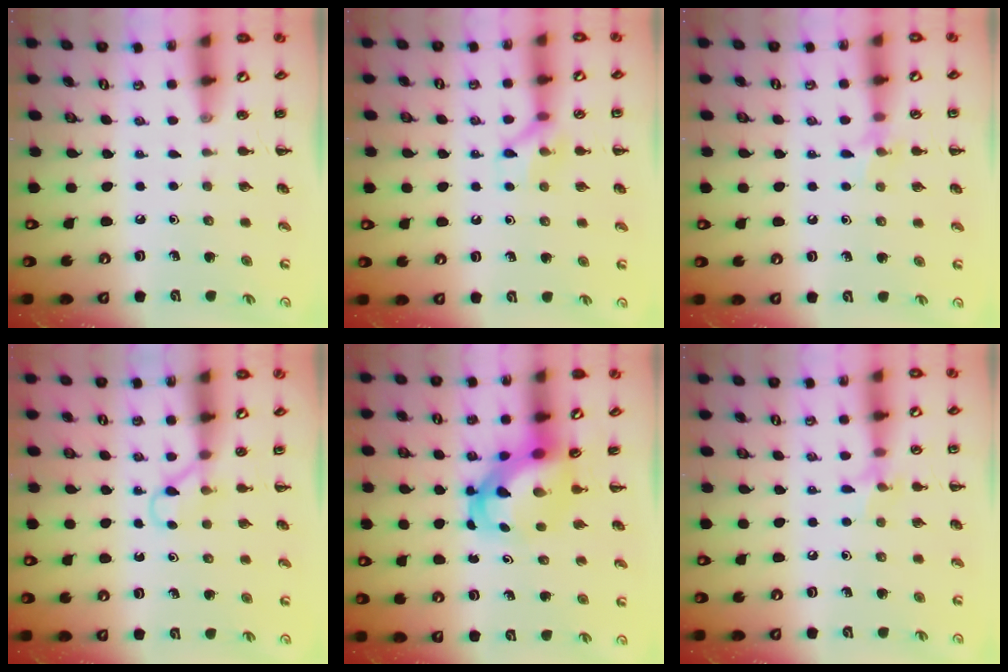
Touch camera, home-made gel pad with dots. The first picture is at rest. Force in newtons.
{"total": 8.1, "press": 8.1, "slide": 0.7}
{"total": 6.3, "press": 6.1, "slide": 1.4}
{"total": 2.9, "press": 2.8, "slide": 0.9}
{"total": 6.0, "press": 5.8, "slide": 1.2}
{"total": 6.5, "press": 6.2, "slide": 2.1}